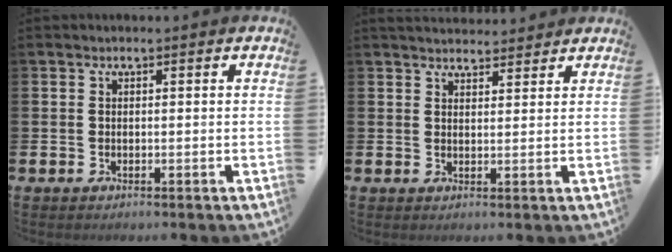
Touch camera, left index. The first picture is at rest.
{"total": 3.1, "force": [3.0, 0.7, 0.1], "torque": [0.002, -0.015, 0.053]}